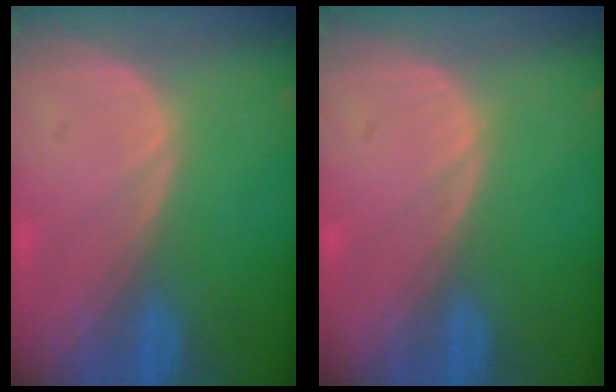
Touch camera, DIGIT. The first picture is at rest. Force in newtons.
{"total": 0.0}